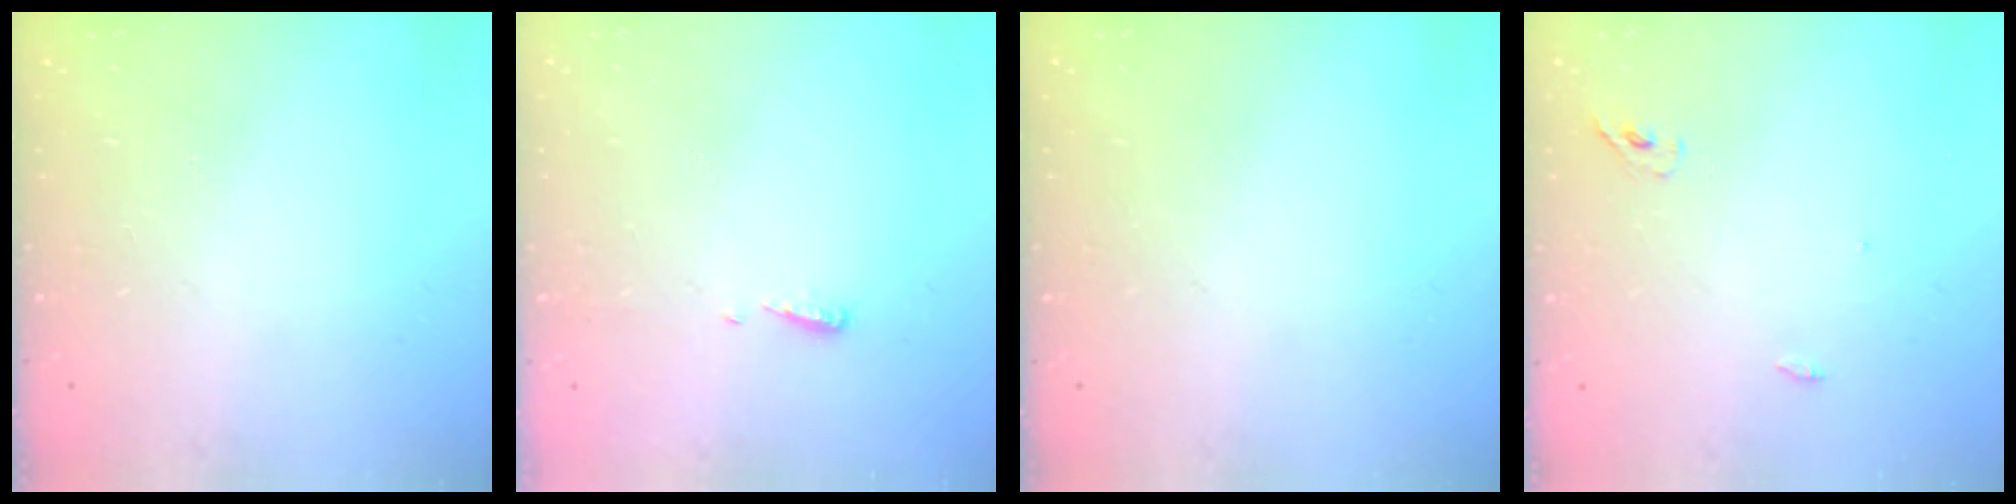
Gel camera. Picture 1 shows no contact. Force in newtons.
{"total": 4.3, "press": 4.2, "slide": 0.4}
{"total": 0.0}
{"total": 6.0, "press": 2.8, "slide": 5.3}